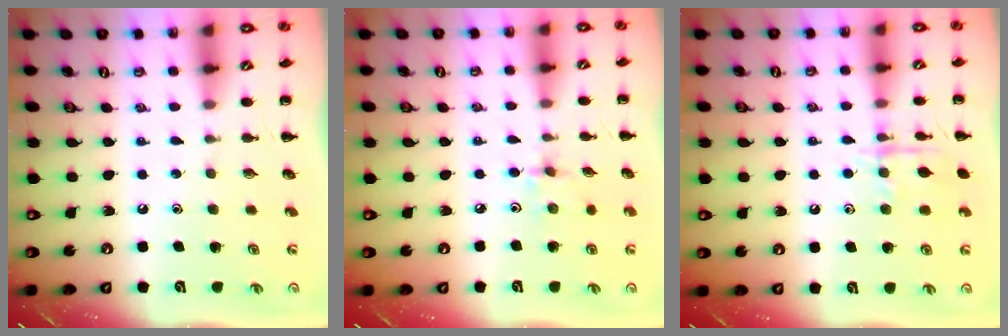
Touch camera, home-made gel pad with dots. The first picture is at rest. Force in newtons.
{"total": 2.4, "press": 2.3, "slide": 0.8}
{"total": 10.6, "press": 10.6, "slide": 0.7}